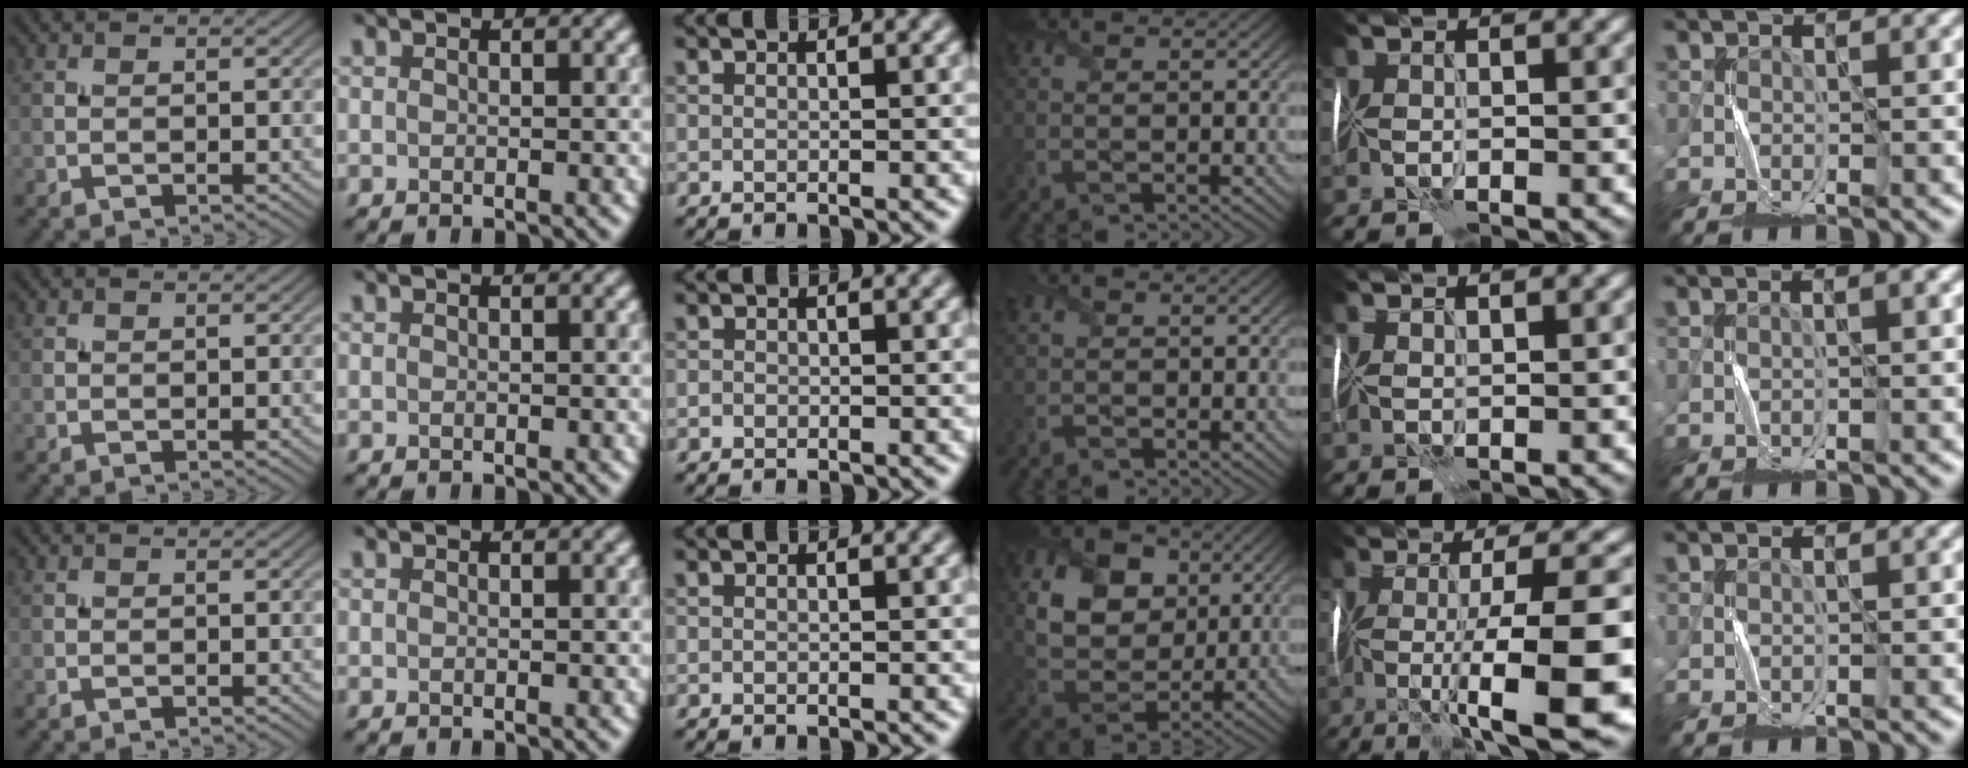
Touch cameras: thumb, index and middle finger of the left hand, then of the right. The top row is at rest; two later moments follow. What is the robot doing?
{"motion": "fold", "object": "handkerchief"}